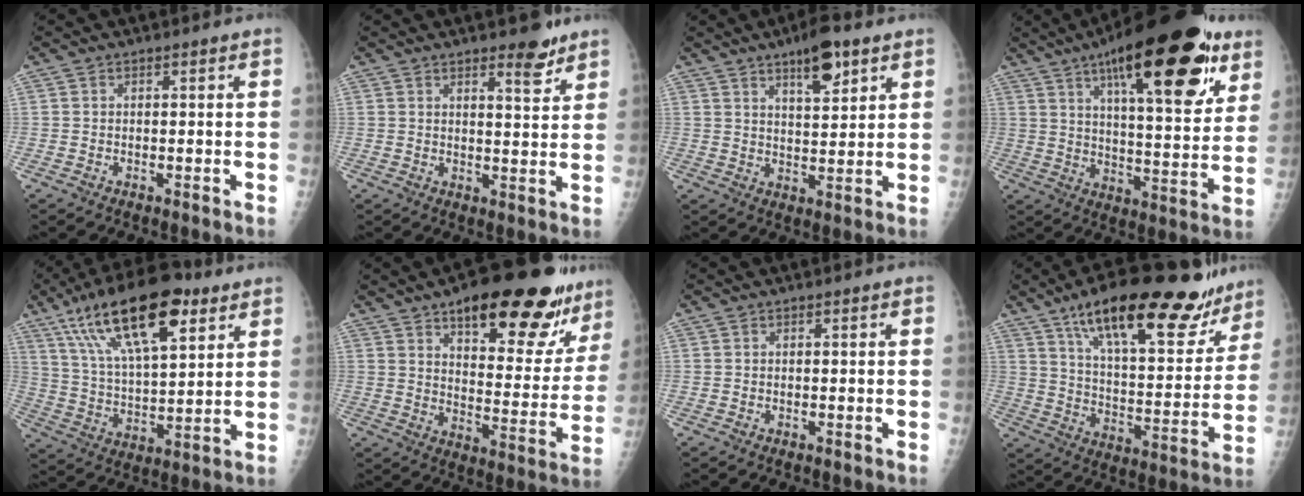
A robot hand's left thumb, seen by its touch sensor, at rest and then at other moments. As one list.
[{"total": 5.2, "force": [3.8, 1.4, 3.3], "torque": [-0.033, -0.027, 0.051]}, {"total": 8.3, "force": [5.1, 2.5, 6.1], "torque": [-0.081, -0.028, 0.080]}, {"total": 27.7, "force": [15.0, 8.8, 21.5], "torque": [-0.290, -0.035, 0.225]}, {"total": 22.2, "force": [11.9, 8.4, 16.7], "torque": [-0.270, -0.024, 0.211]}, {"total": 24.6, "force": [16.2, 8.8, 16.3], "torque": [-0.172, -0.065, 0.227]}, {"total": 0.0}, {"total": 27.3, "force": [18.7, 9.4, 17.5], "torque": [-0.221, -0.058, 0.283]}]